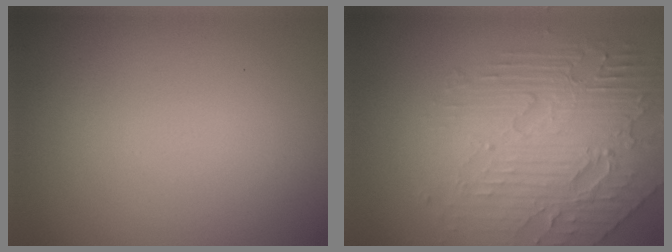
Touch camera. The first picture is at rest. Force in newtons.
{"total": 7.0, "press": 5.1, "slide": 4.8}